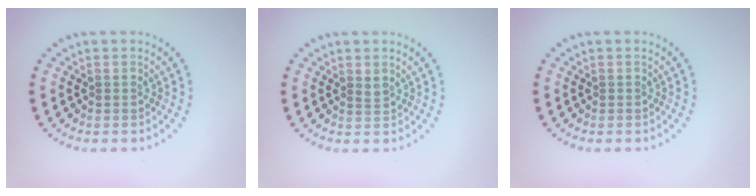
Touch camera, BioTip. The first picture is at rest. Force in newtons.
{"total": 0.7, "press": 0.6, "slide": 0.4}
{"total": 0.0}